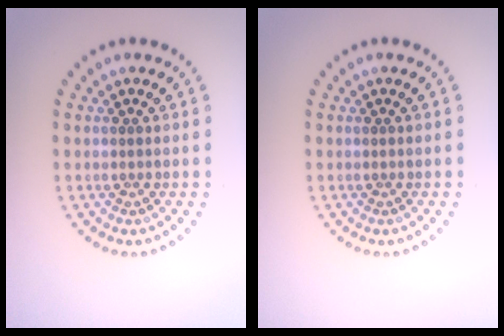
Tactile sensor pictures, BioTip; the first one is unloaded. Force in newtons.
{"total": 0.0}